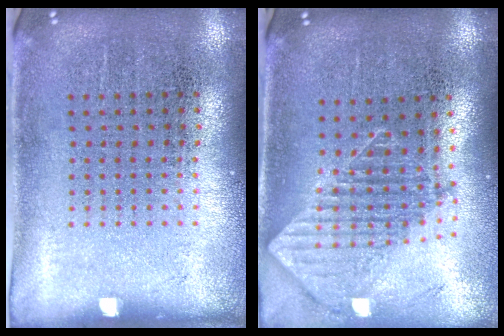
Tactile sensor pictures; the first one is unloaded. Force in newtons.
{"total": 1.8, "press": 1.5, "slide": 1.1}